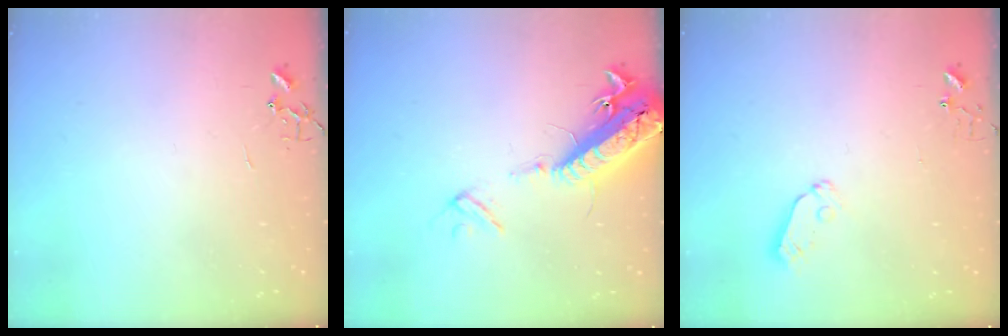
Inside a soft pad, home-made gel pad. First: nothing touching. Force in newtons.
{"total": 17.7, "press": 17.2, "slide": 4.3}
{"total": 5.5, "press": 5.5, "slide": 0.6}